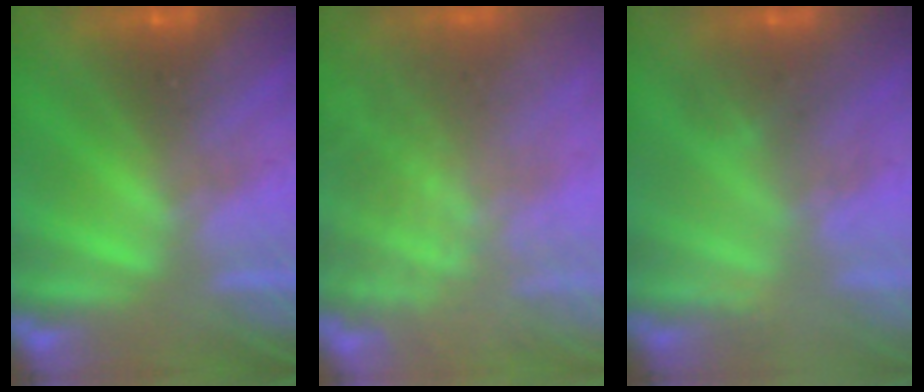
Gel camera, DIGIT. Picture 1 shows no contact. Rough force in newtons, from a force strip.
{"total": 6.9}
{"total": 2.8}